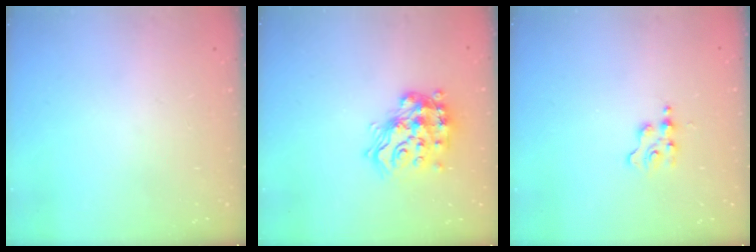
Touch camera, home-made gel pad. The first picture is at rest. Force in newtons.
{"total": 20.8, "press": 20.8, "slide": 1.4}
{"total": 2.4, "press": 2.4, "slide": 0.2}